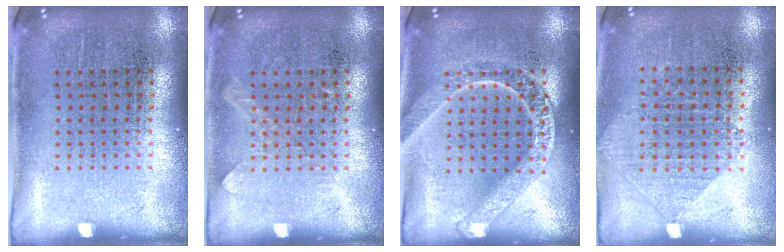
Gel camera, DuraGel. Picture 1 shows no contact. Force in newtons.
{"total": 0.8, "press": 0.8, "slide": 0.2}
{"total": 3.0, "press": 2.9, "slide": 0.4}
{"total": 0.5, "press": 0.5, "slide": 0.2}